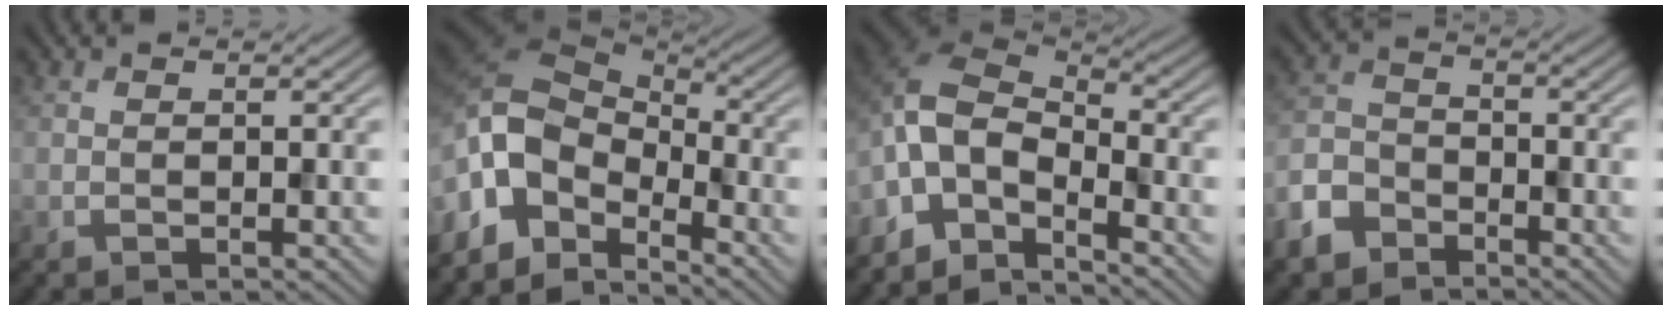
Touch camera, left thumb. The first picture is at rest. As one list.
[{"total": 11.3, "force": [-3.9, 7.1, 7.9], "torque": [-0.197, 0.001, -0.092]}, {"total": 8.7, "force": [-5.6, 4.3, 5.1], "torque": [-0.109, 0.001, -0.134]}, {"total": 6.6, "force": [-4.7, 4.0, 2.4], "torque": [-0.070, -0.008, -0.109]}]